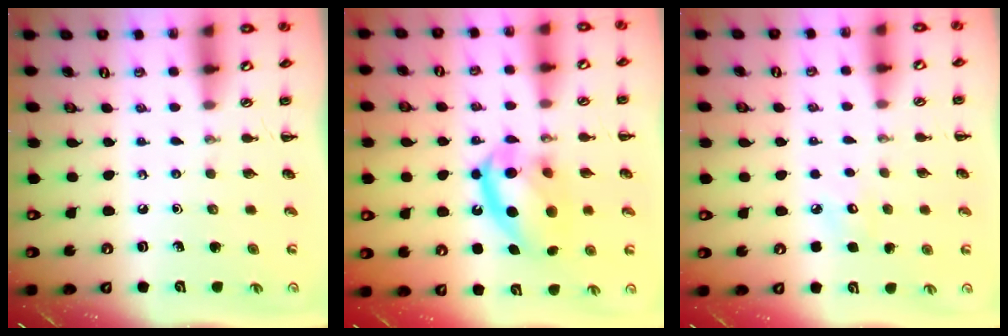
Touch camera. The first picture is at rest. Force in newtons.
{"total": 15.4, "press": 15.1, "slide": 3.1}
{"total": 5.7, "press": 5.4, "slide": 1.7}